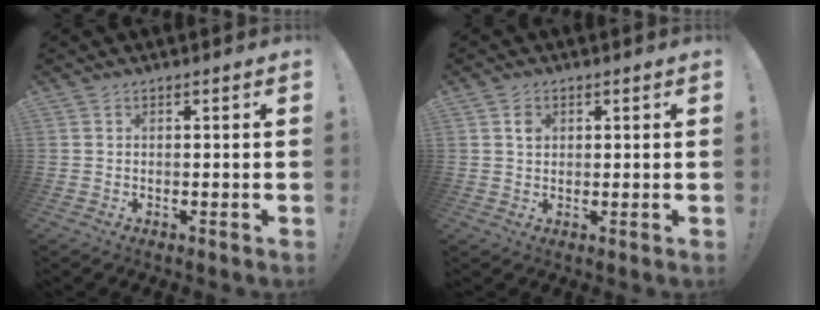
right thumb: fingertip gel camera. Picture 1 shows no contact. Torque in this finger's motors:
{"motor_torque": [-0.04, 0.08, 0.22, -0.26, 0.00]}